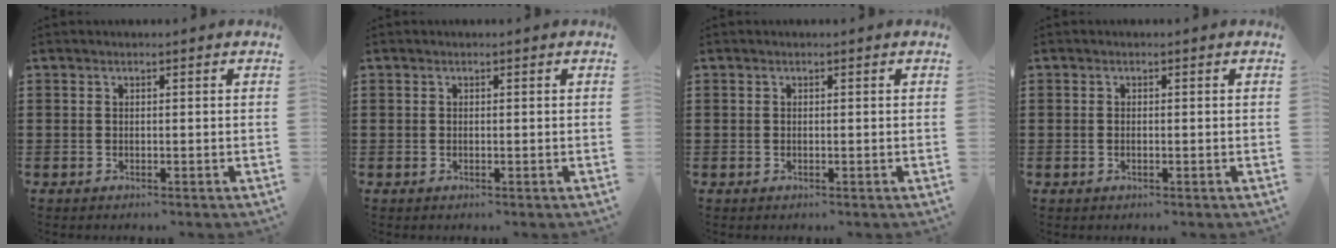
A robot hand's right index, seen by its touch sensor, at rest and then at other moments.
{"total": 0.0}
{"total": 0.0}
{"total": 0.0}